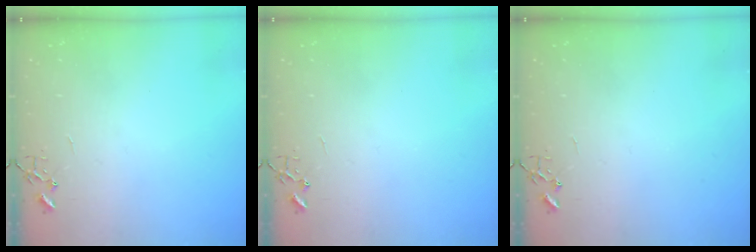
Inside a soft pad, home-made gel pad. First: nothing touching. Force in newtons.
{"total": 0.0}
{"total": 0.0}